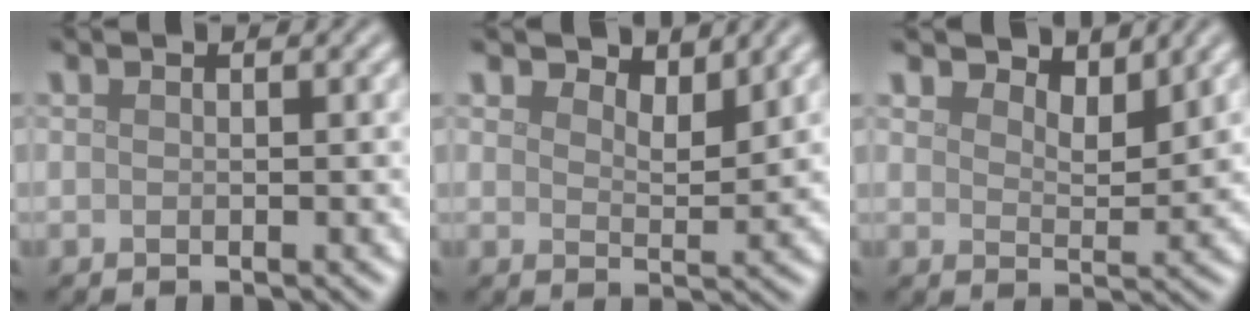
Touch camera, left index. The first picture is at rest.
{"total": 3.1, "force": [2.8, 0.8, 0.9], "torque": [-0.017, -0.002, 0.041]}
{"total": 3.5, "force": [3.2, 0.9, 1.0], "torque": [-0.023, -0.001, 0.049]}